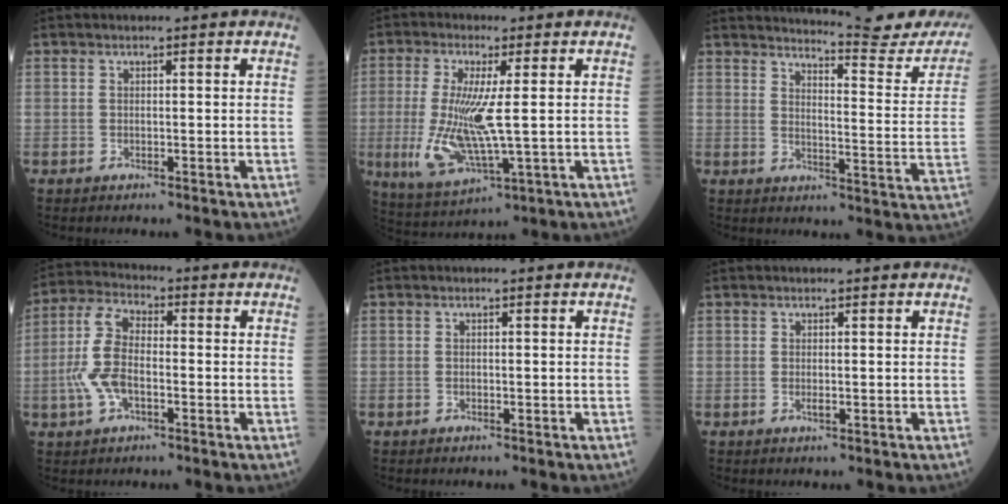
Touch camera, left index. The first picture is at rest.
{"total": 10.2, "force": [-0.3, 1.8, 10.0], "torque": [-0.223, -0.014, 0.004]}
{"total": 17.1, "force": [16.5, -1.3, 4.1], "torque": [-0.063, -0.116, 0.193]}
{"total": 8.0, "force": [-1.6, 3.8, 6.9], "torque": [-0.171, 0.011, -0.032]}
{"total": 0.0}
{"total": 0.7, "force": [0.0, 0.2, 0.6], "torque": [-0.015, -0.001, 0.002]}